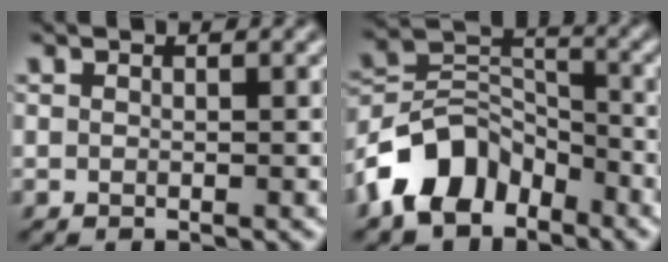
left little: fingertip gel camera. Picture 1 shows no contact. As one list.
[{"total": 7.3, "force": [-4.9, 4.4, 3.1], "torque": [-0.050, 0.005, -0.105]}]